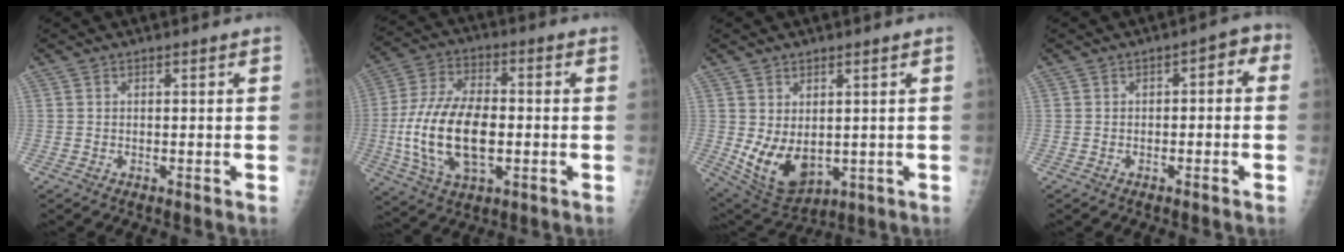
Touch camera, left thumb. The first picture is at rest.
{"total": 17.7, "force": [-2.4, 9.5, 14.7], "torque": [-0.284, 0.010, -0.038]}
{"total": 9.8, "force": [-0.2, 6.5, 7.3], "torque": [-0.104, -0.017, 0.022]}
{"total": 4.0, "force": [-0.5, 2.5, 3.0], "torque": [-0.018, 0.031, -0.015]}